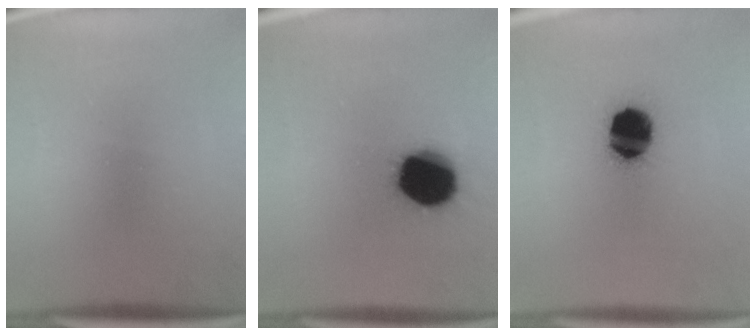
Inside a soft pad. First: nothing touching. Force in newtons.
{"total": 17.4}
{"total": 14.2}